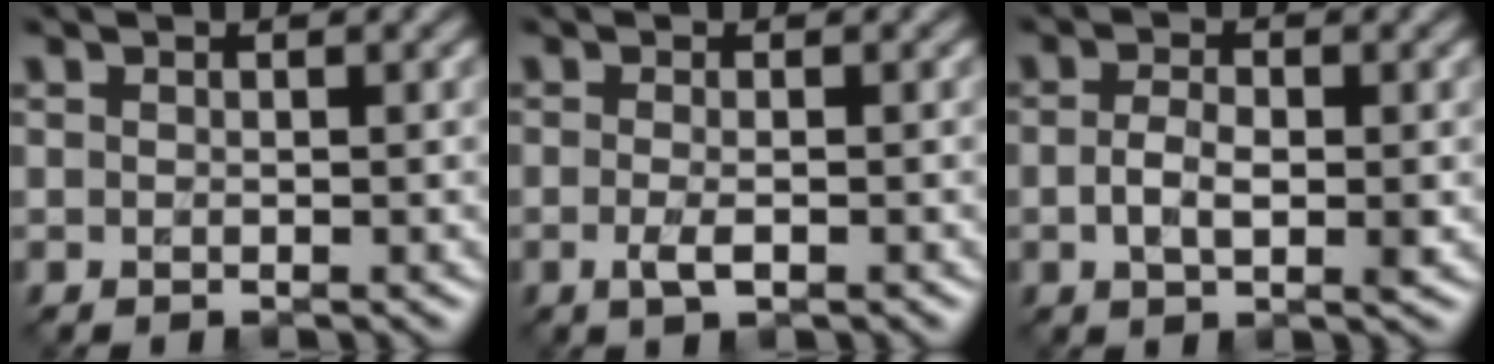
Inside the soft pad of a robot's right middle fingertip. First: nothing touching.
{"total": 1.7, "force": [-0.8, 0.4, 1.4], "torque": [-0.030, -0.010, -0.015]}
{"total": 2.4, "force": [-0.6, 1.1, 2.0], "torque": [-0.040, -0.008, -0.012]}